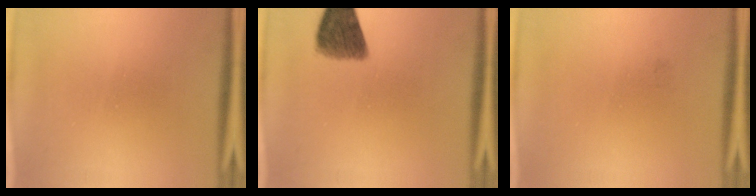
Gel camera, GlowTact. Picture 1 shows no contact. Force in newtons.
{"total": 8.1}
{"total": 0.7}